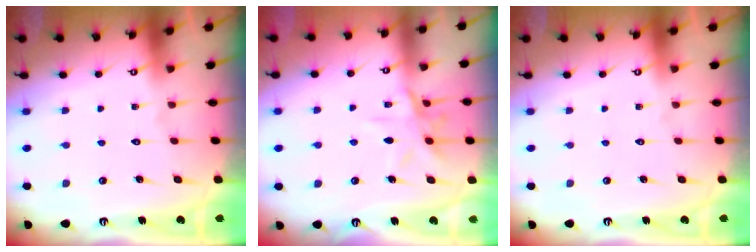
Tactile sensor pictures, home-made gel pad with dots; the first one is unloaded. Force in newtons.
{"total": 9.0, "press": 9.0, "slide": 0.9}
{"total": 0.0}